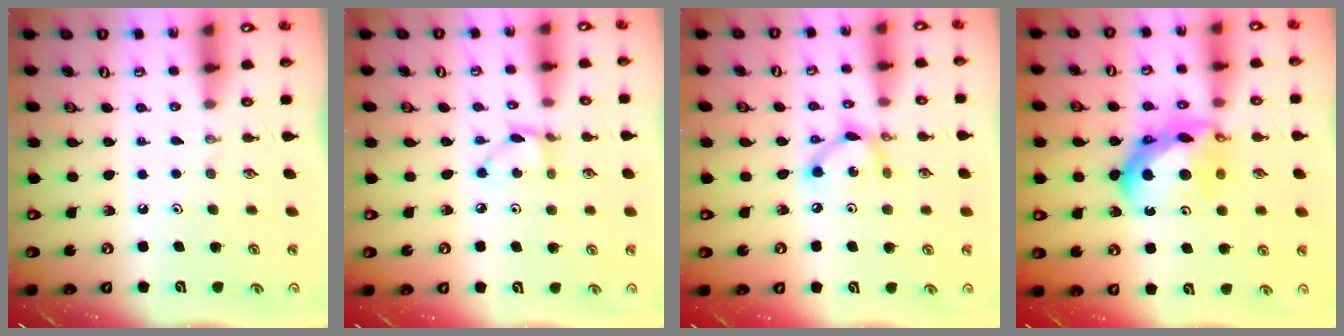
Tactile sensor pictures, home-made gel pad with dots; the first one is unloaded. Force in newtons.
{"total": 3.4, "press": 3.4, "slide": 0.2}
{"total": 8.0, "press": 8.0, "slide": 0.4}
{"total": 15.7, "press": 15.7, "slide": 0.6}